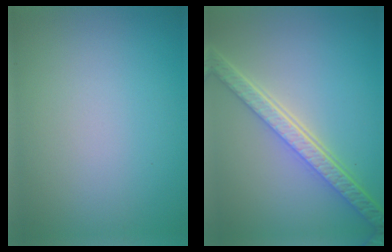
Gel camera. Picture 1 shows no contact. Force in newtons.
{"total": 5.6, "press": 4.2, "slide": 3.8}